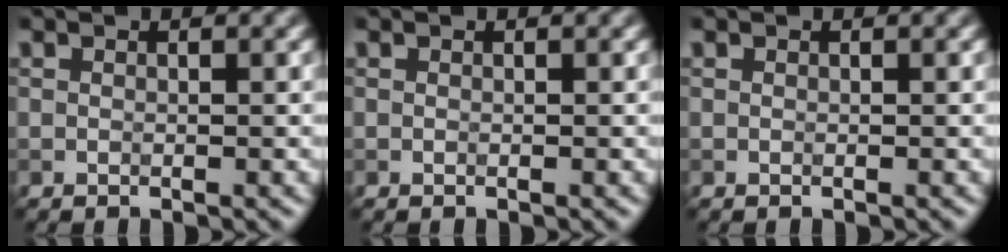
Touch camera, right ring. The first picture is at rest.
{"total": 0.0}
{"total": 0.0}